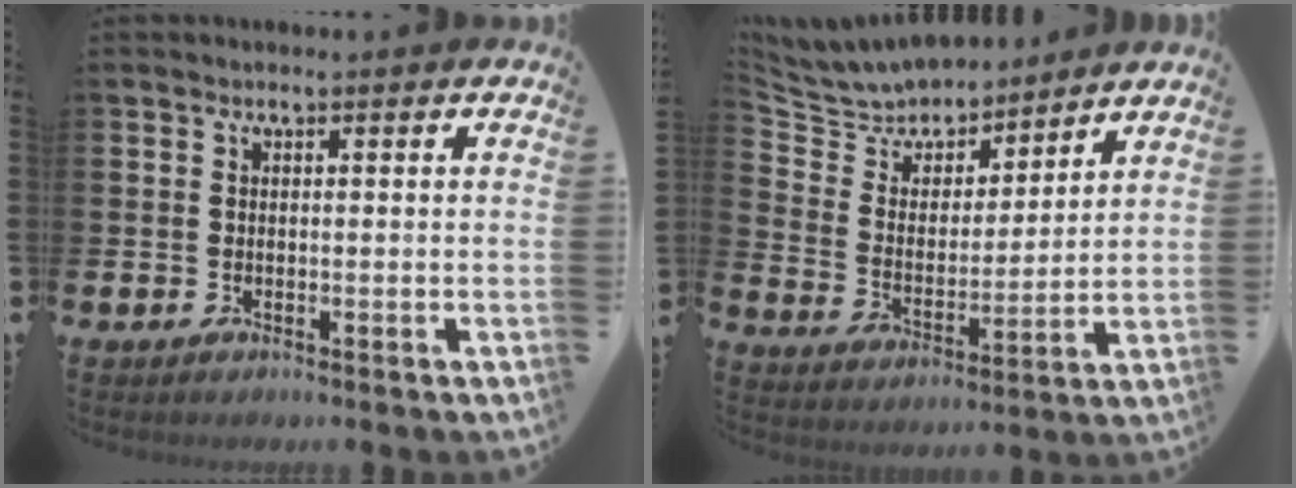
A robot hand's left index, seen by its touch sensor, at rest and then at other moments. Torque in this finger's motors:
{"motor_torque": [0.99, -1.07, 0.46, 0.03]}